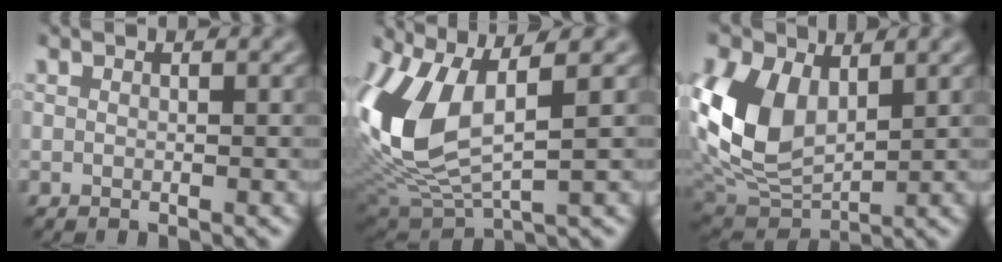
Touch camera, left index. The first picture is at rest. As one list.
[{"total": 9.2, "force": [0.9, 4.5, 8.0], "torque": [-0.195, -0.004, 0.025]}, {"total": 7.6, "force": [1.3, 5.2, 5.4], "torque": [-0.129, -0.010, 0.032]}]